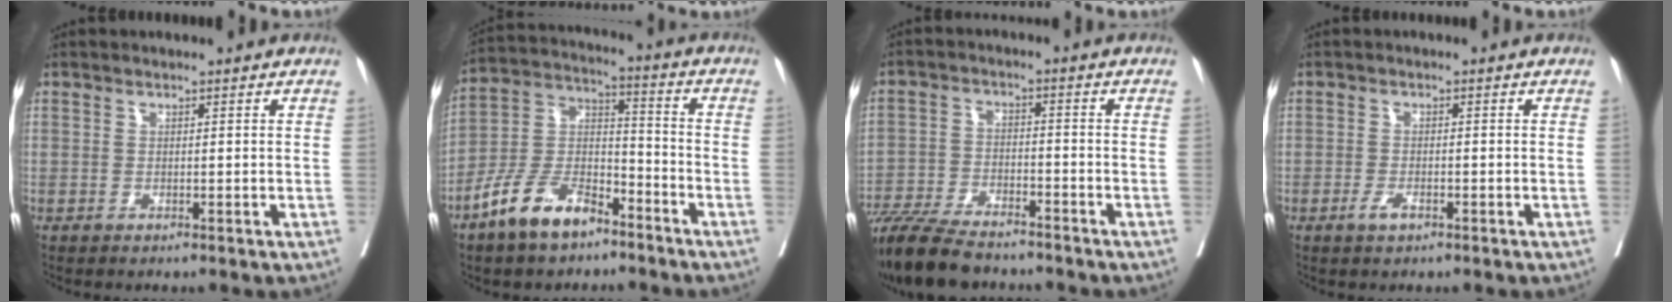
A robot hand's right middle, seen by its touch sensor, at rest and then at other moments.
{"total": 11.7, "force": [-8.2, 5.0, 6.8], "torque": [-0.141, 0.007, -0.162]}
{"total": 13.4, "force": [-11.5, 2.7, 6.3], "torque": [-0.115, -0.026, -0.193]}
{"total": 1.9, "force": [-1.1, 0.6, 1.4], "torque": [-0.026, 0.000, -0.020]}